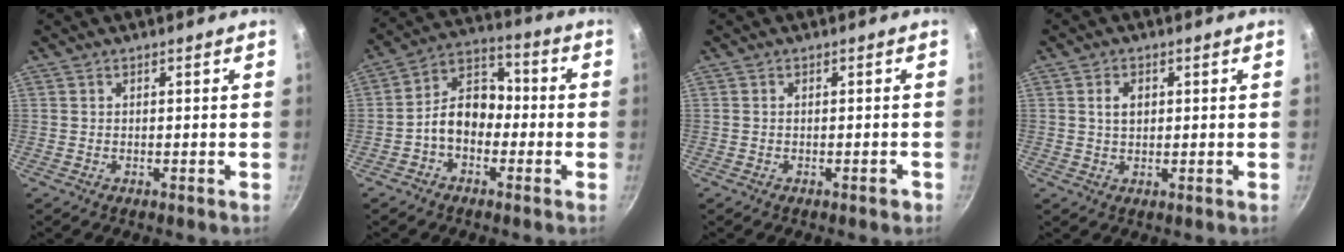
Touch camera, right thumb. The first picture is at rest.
{"total": 9.9, "force": [-2.3, 7.1, 6.4], "torque": [-0.066, 0.045, -0.059]}
{"total": 1.2, "force": [-0.7, 0.5, 0.8], "torque": [-0.010, 0.012, -0.005]}
{"total": 3.0, "force": [0.7, 2.1, 2.1], "torque": [-0.027, -0.001, 0.013]}